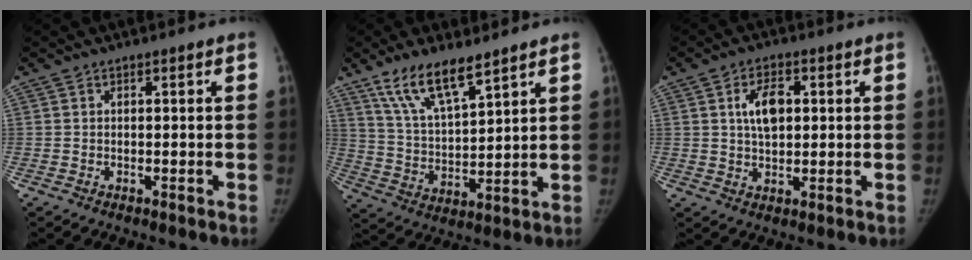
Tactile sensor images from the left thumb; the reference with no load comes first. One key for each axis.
{"total": 11.9, "fx": 8.4, "fy": 3.6, "fz": 7.7, "tx": -0.127, "ty": -0.042, "tz": 0.169}
{"total": 6.6, "fx": 1.5, "fy": 3.8, "fz": 5.1, "tx": -0.075, "ty": 0.000, "tz": 0.024}